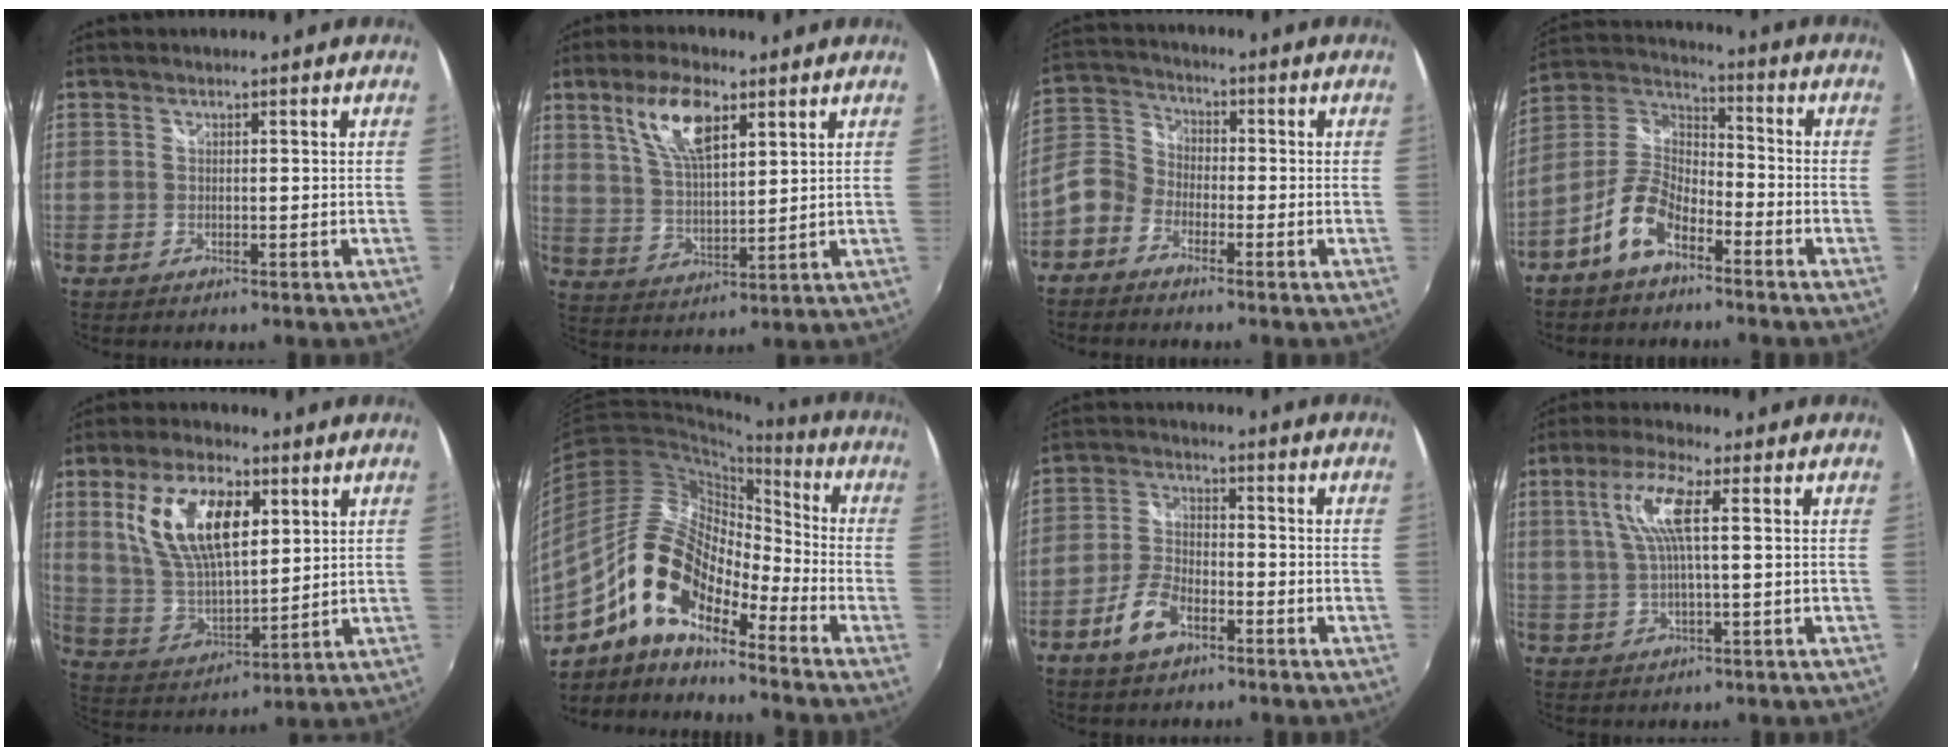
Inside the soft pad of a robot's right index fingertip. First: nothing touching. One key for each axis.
{"total": 10.2, "fx": 5.4, "fy": 3.8, "fz": 7.8, "tx": -0.154, "ty": 0.009, "tz": 0.107}
{"total": 6.5, "fx": -3.9, "fy": 4.7, "fz": 2.3, "tx": -0.055, "ty": 0.020, "tz": -0.094}
{"total": 10.1, "fx": -6.0, "fy": 4.9, "fz": 6.5, "tx": -0.146, "ty": 0.016, "tz": -0.118}
{"total": 16.0, "fx": 5.8, "fy": 7.3, "fz": 12.9, "tx": -0.251, "ty": 0.009, "tz": 0.120}
{"total": 15.9, "fx": -9.7, "fy": 6.6, "fz": 10.8, "tx": -0.195, "ty": 0.009, "tz": -0.199}
{"total": 7.6, "fx": -4.5, "fy": 3.7, "fz": 4.8, "tx": -0.106, "ty": 0.007, "tz": -0.083}
{"total": 7.7, "fx": 1.9, "fy": 1.0, "fz": 7.4, "tx": -0.143, "ty": 0.007, "tz": 0.039}